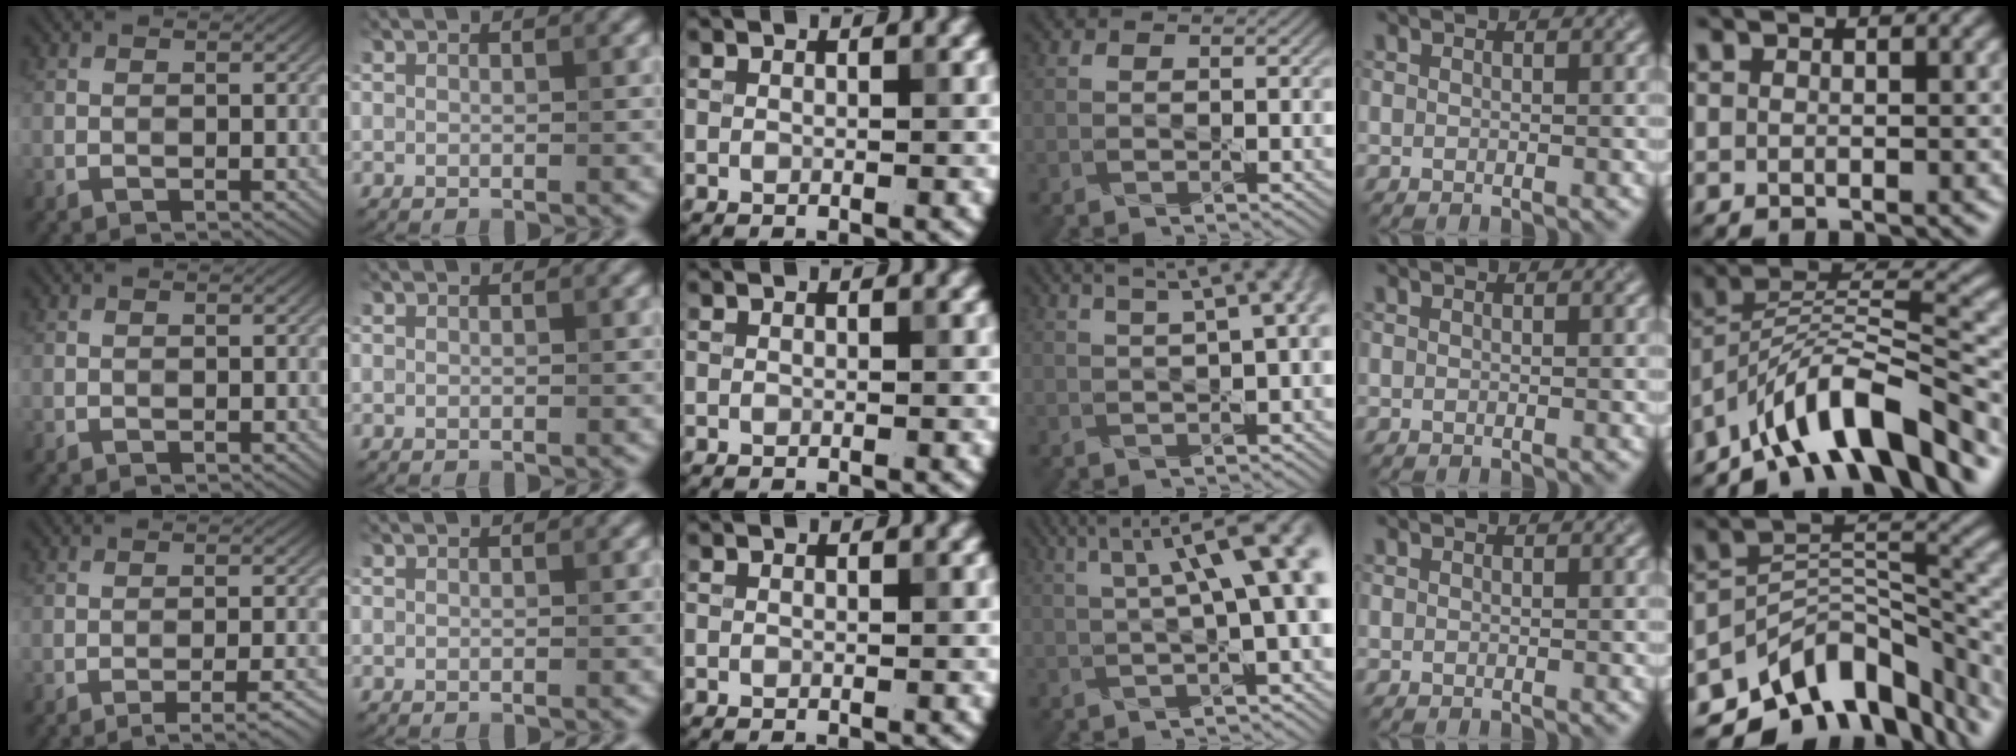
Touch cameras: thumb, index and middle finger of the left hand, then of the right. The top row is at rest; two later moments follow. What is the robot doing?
{"motion": "pour", "object": "sugar"}